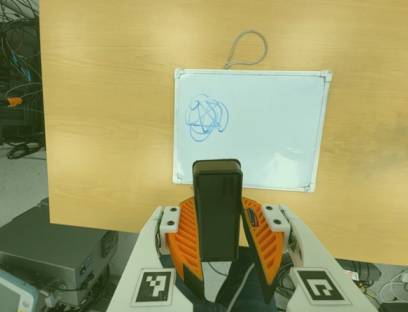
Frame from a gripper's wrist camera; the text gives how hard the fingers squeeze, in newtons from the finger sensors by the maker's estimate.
{"total": 5.3, "left": 5.0, "right": 5.7}